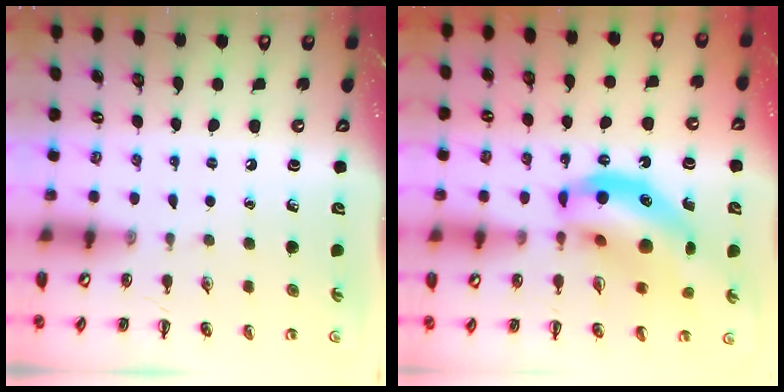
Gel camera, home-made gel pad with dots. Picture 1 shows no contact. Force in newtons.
{"total": 15.5, "press": 15.1, "slide": 3.8}